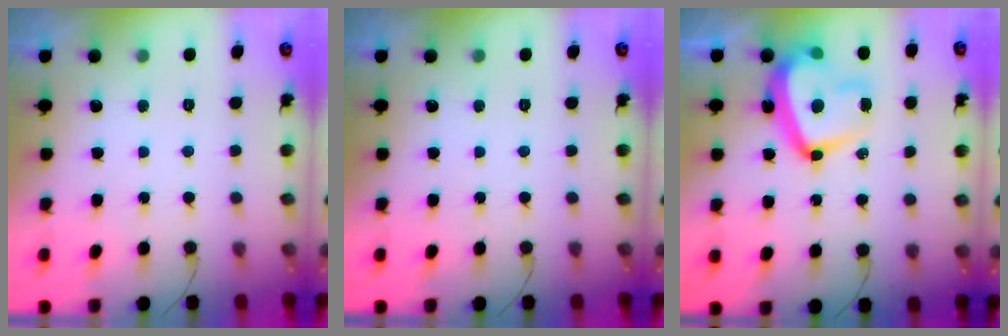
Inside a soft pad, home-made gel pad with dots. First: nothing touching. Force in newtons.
{"total": 0.0}
{"total": 18.5, "press": 18.5, "slide": 1.3}